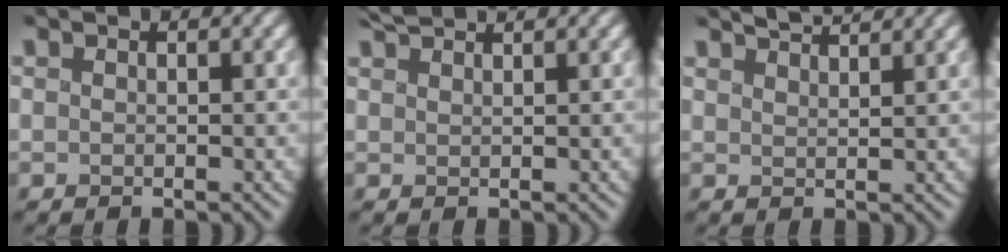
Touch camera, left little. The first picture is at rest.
{"total": 2.0, "force": [1.9, 0.2, 0.6], "torque": [-0.004, 0.010, 0.037]}
{"total": 3.6, "force": [3.2, 0.7, 1.5], "torque": [-0.013, 0.014, 0.034]}